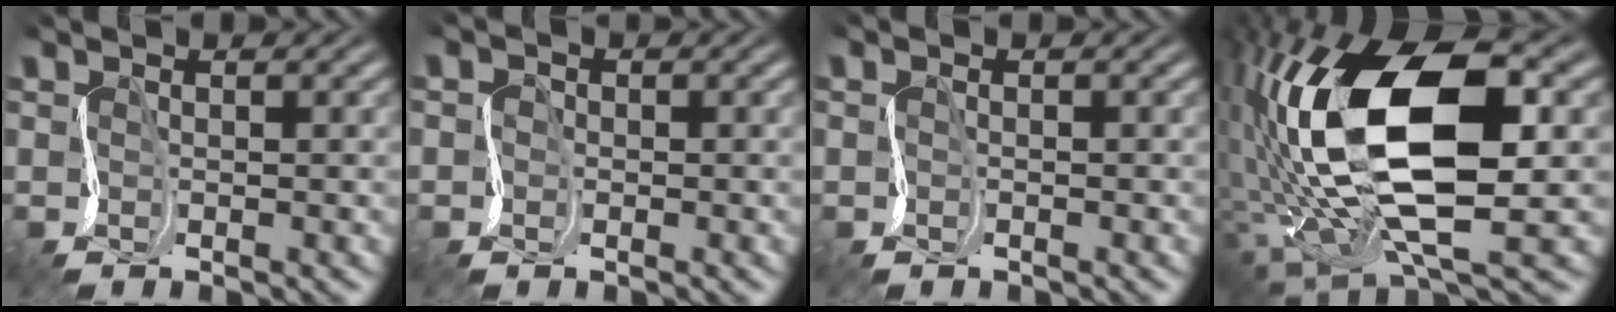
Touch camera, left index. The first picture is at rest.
{"total": 1.3, "force": [-0.5, 0.0, -1.2], "torque": [0.008, 0.011, -0.007]}
{"total": 0.6, "force": [0.0, -0.1, -0.6], "torque": [0.000, 0.002, -0.009]}
{"total": 14.1, "force": [-0.1, 6.8, 12.3], "torque": [-0.264, 0.012, -0.002]}